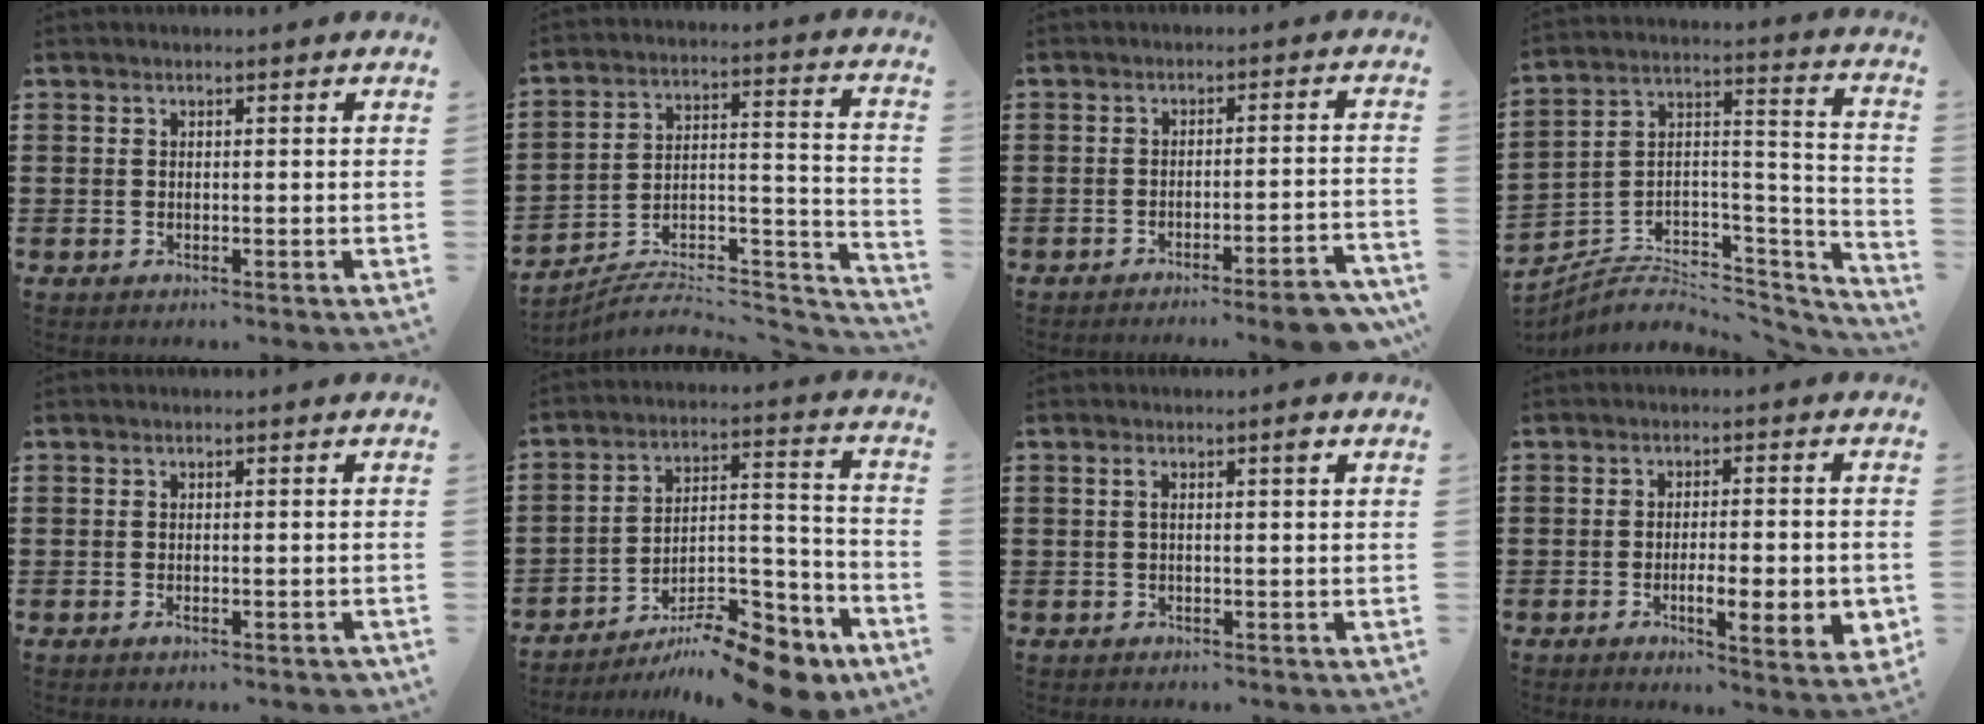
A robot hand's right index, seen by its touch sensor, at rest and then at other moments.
{"total": 5.8, "force": [-5.4, 1.2, 1.9], "torque": [-0.026, -0.006, -0.108]}
{"total": 4.6, "force": [-4.0, -0.2, 2.4], "torque": [-0.037, -0.011, -0.073]}
{"total": 4.7, "force": [-3.2, 2.9, 2.0], "torque": [-0.043, -0.006, -0.063]}
{"total": 0.8, "force": [-0.4, 0.2, 0.7], "torque": [-0.015, -0.005, -0.007]}
{"total": 12.0, "force": [-9.5, 3.7, 6.3], "torque": [-0.089, 0.045, -0.176]}
{"total": 1.8, "force": [0.4, 0.2, 1.8], "torque": [-0.035, 0.002, 0.005]}
{"total": 6.7, "force": [-1.9, 1.5, 6.2], "torque": [-0.092, -0.007, -0.032]}